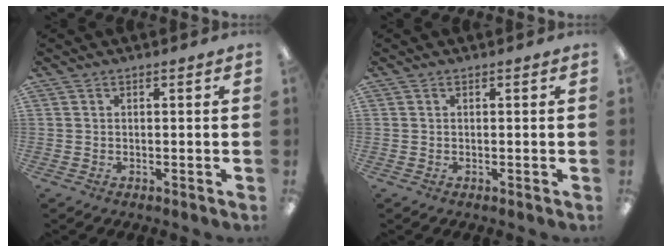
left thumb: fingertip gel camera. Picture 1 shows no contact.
{"total": 0.0}